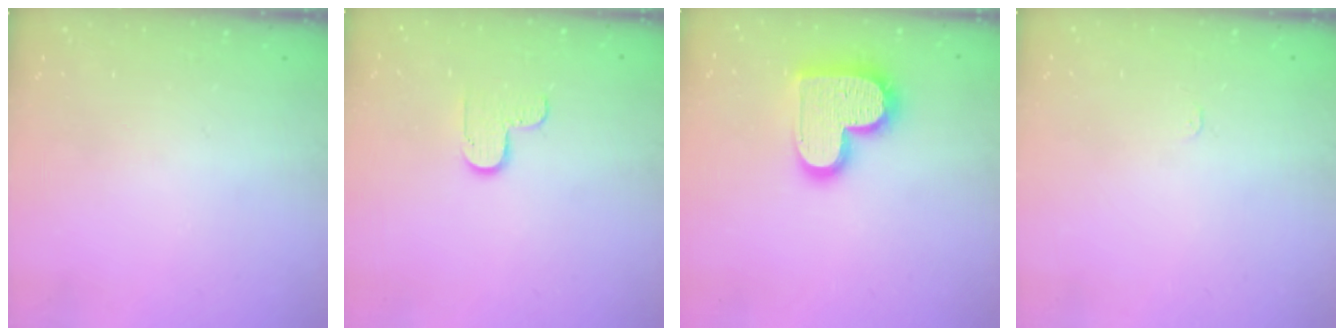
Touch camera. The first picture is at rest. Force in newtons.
{"total": 5.7, "press": 5.7, "slide": 0.5}
{"total": 17.1, "press": 17.1, "slide": 1.1}
{"total": 2.4, "press": 2.4, "slide": 0.3}